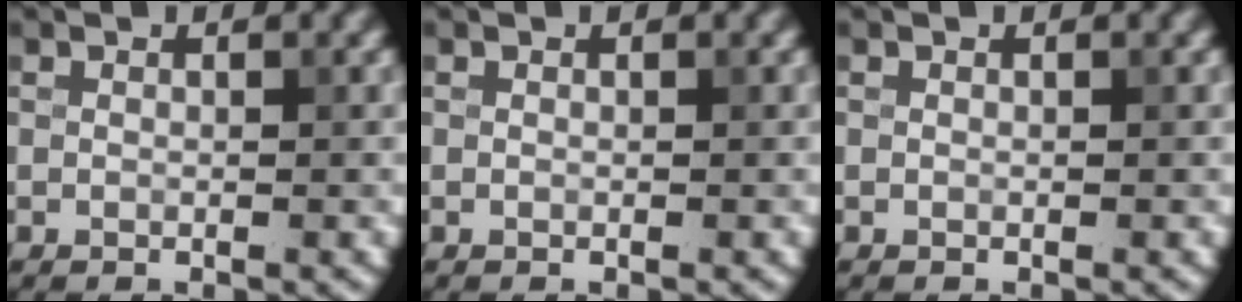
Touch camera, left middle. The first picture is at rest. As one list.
[{"total": 0.0}, {"total": 0.0}]